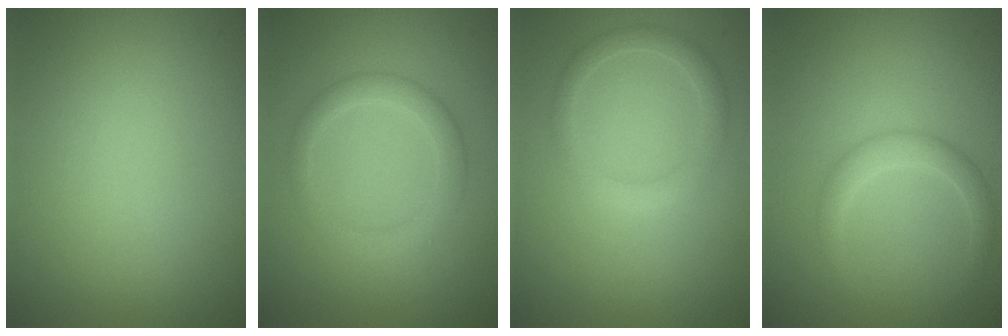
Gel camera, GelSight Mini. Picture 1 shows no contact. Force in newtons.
{"total": 2.7, "press": 2.6, "slide": 0.3}
{"total": 2.2, "press": 2.2, "slide": 0.1}
{"total": 2.2, "press": 2.2, "slide": 0.1}